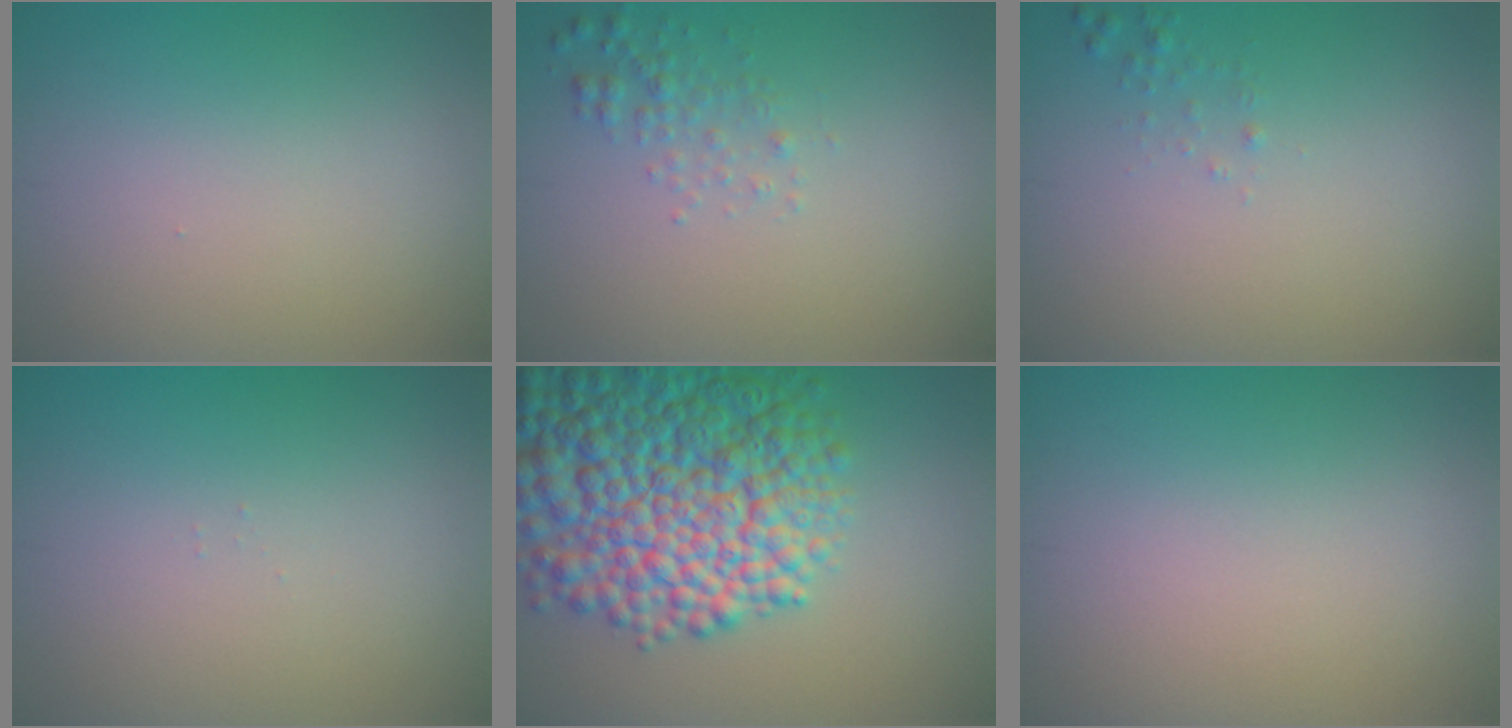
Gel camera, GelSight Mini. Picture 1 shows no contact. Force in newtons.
{"total": 1.5, "press": 1.5, "slide": 0.1}
{"total": 0.6, "press": 0.6, "slide": 0.0}
{"total": 0.0}
{"total": 11.9, "press": 11.9, "slide": 0.3}
{"total": 0.0}